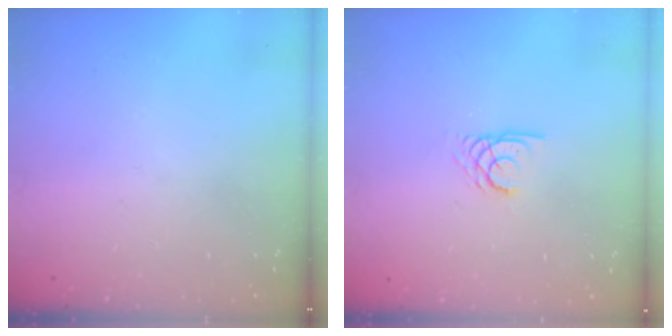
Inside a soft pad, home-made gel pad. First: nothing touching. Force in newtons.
{"total": 2.7, "press": 2.7, "slide": 0.1}